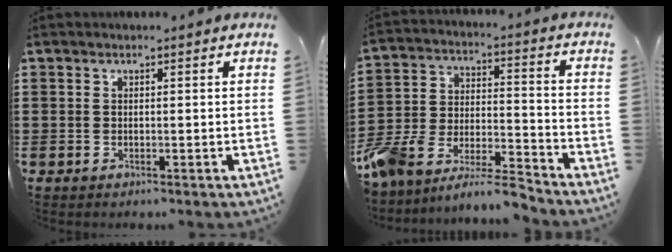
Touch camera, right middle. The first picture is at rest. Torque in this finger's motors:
{"motor_torque": [1.51, -0.62, 0.80, 0.21]}